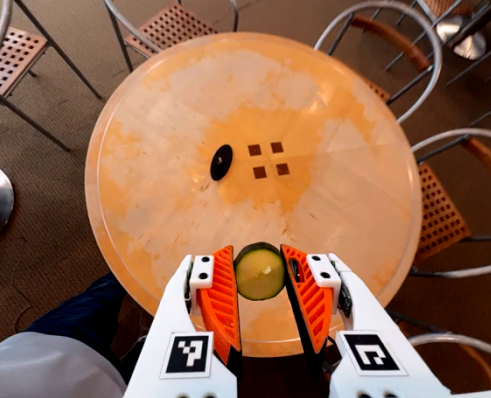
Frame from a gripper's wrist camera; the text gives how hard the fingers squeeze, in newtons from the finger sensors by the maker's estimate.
{"total": 7.9, "left": 8.0, "right": 7.9}